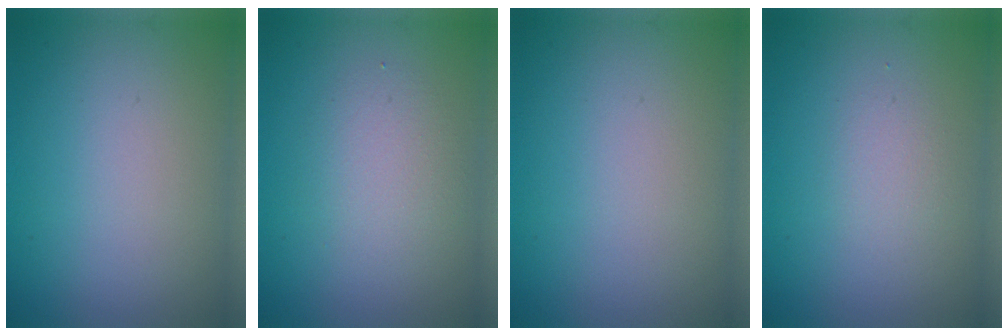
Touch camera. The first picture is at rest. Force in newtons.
{"total": 2.5, "press": 2.5, "slide": 0.2}
{"total": 0.0}
{"total": 1.2, "press": 1.2, "slide": 0.0}